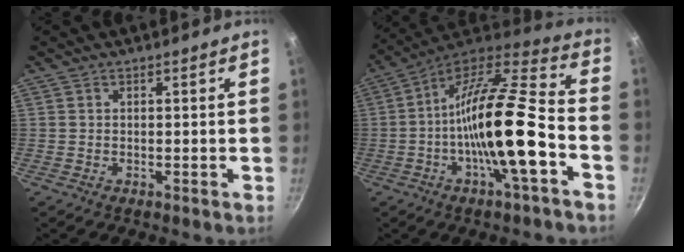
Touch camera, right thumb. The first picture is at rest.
{"total": 20.7, "force": [-5.5, 5.4, 19.2], "torque": [-0.321, 0.034, -0.110]}